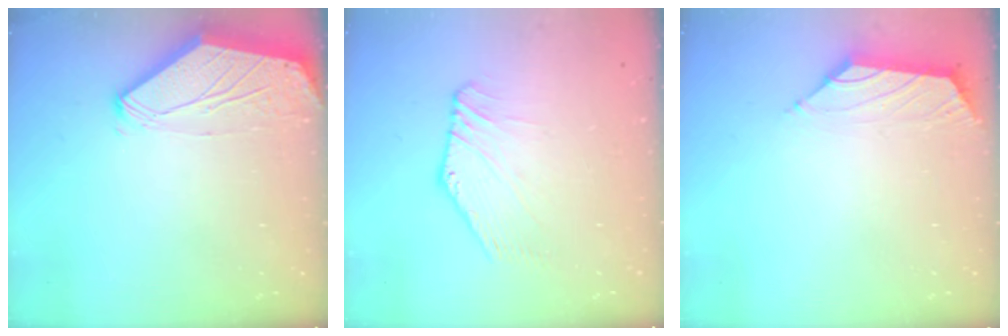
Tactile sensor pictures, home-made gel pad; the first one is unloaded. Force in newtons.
{"total": 2.9, "press": 2.9, "slide": 0.1}
{"total": 1.7, "press": 1.6, "slide": 0.6}